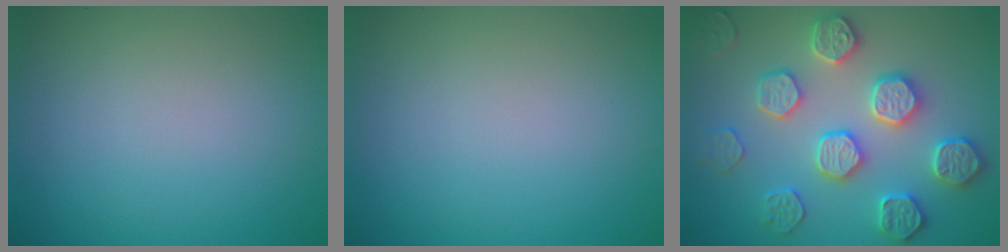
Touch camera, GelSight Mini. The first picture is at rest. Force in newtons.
{"total": 0.0}
{"total": 5.0, "press": 5.0, "slide": 0.5}